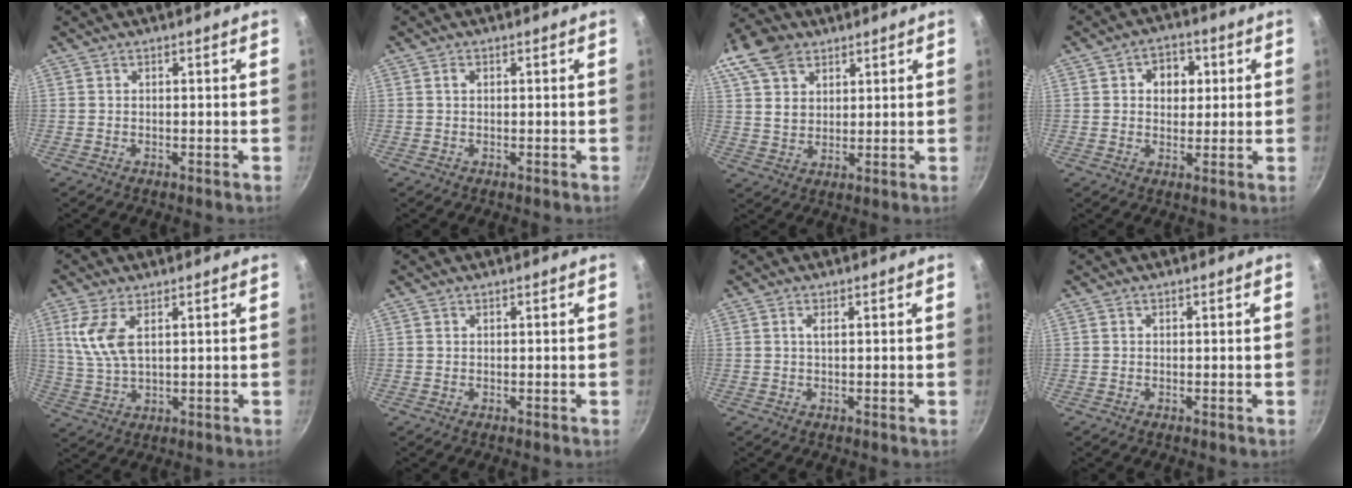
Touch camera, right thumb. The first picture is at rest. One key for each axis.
{"total": 1.0, "fx": 0.2, "fy": 0.7, "fz": 0.6, "tx": -0.010, "ty": 0.003, "tz": 0.004}
{"total": 13.0, "fx": 7.2, "fy": 8.9, "fz": 6.3, "tx": -0.108, "ty": -0.008, "tz": 0.130}
{"total": 6.6, "fx": 1.6, "fy": 5.3, "fz": 3.7, "tx": -0.022, "ty": 0.000, "tz": 0.016}
{"total": 7.9, "fx": 2.7, "fy": 3.7, "fz": 6.4, "tx": -0.131, "ty": -0.009, "tz": 0.061}
{"total": 0.0}
{"total": 1.1, "fx": 0.3, "fy": 0.2, "fz": 1.0, "tx": -0.021, "ty": 0.000, "tz": 0.005}
{"total": 0.0}